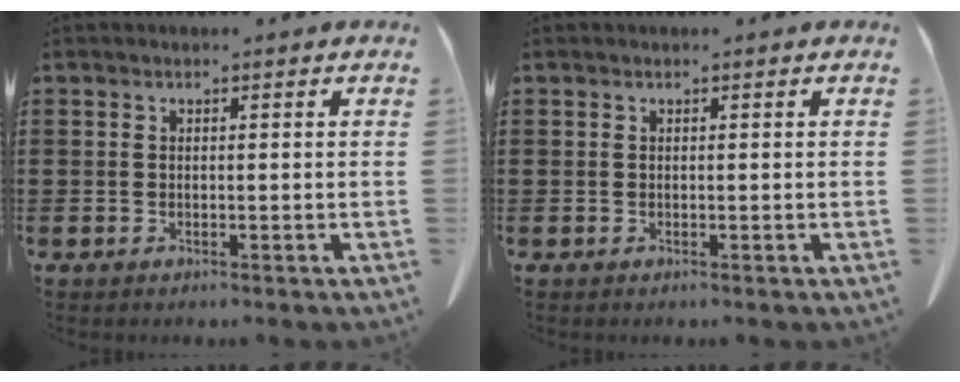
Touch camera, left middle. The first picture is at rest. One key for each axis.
{"total": 0.0}